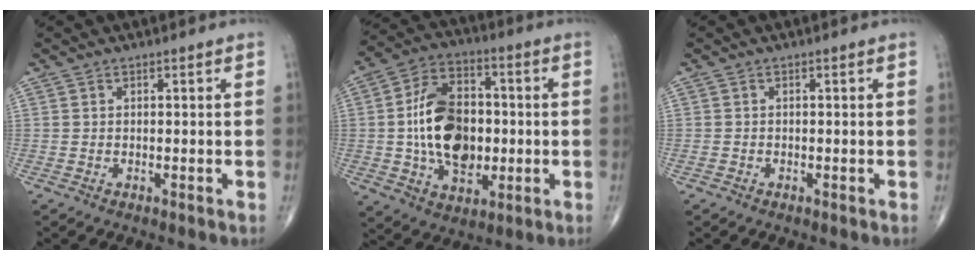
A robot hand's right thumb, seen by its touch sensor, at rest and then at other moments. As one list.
[{"total": 17.1, "force": [-0.7, 11.4, 12.8], "torque": [-0.197, 0.017, -0.008]}, {"total": 0.5, "force": [-0.3, 0.4, 0.1], "torque": [-0.005, 0.002, -0.007]}]